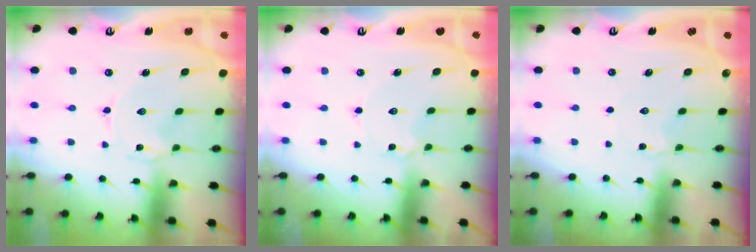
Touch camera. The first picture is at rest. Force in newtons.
{"total": 2.3, "press": 2.3, "slide": 0.2}
{"total": 1.9, "press": 1.9, "slide": 0.2}